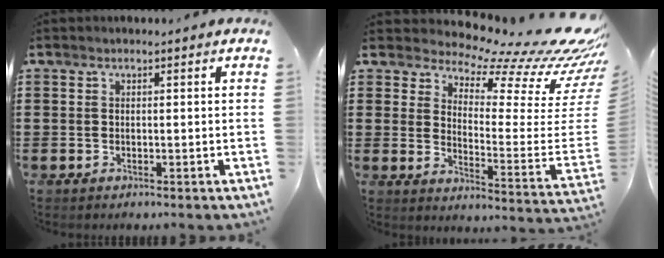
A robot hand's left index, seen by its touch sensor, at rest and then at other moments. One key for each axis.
{"total": 10.6, "fx": 8.2, "fy": 2.3, "fz": 6.3, "tx": -0.105, "ty": -0.081, "tz": 0.131}